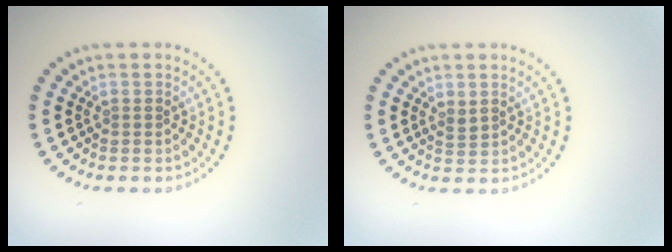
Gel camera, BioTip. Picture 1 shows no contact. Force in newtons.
{"total": 0.9, "press": 0.7, "slide": 0.6}